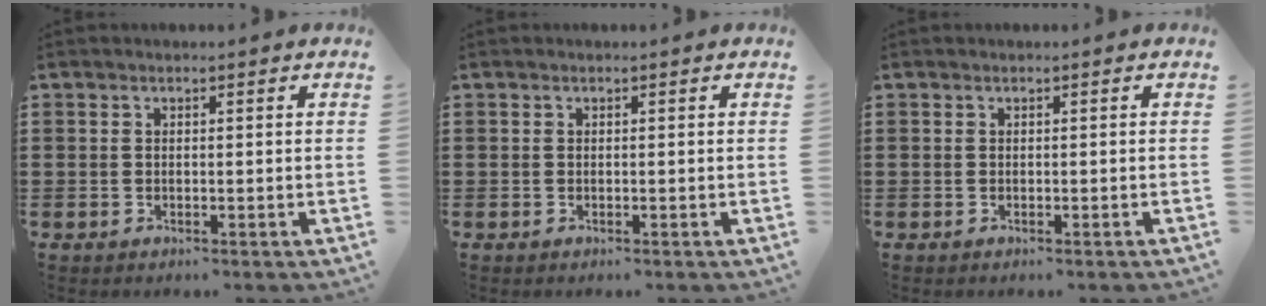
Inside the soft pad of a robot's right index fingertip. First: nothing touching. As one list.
[{"total": 0.0}, {"total": 0.0}]